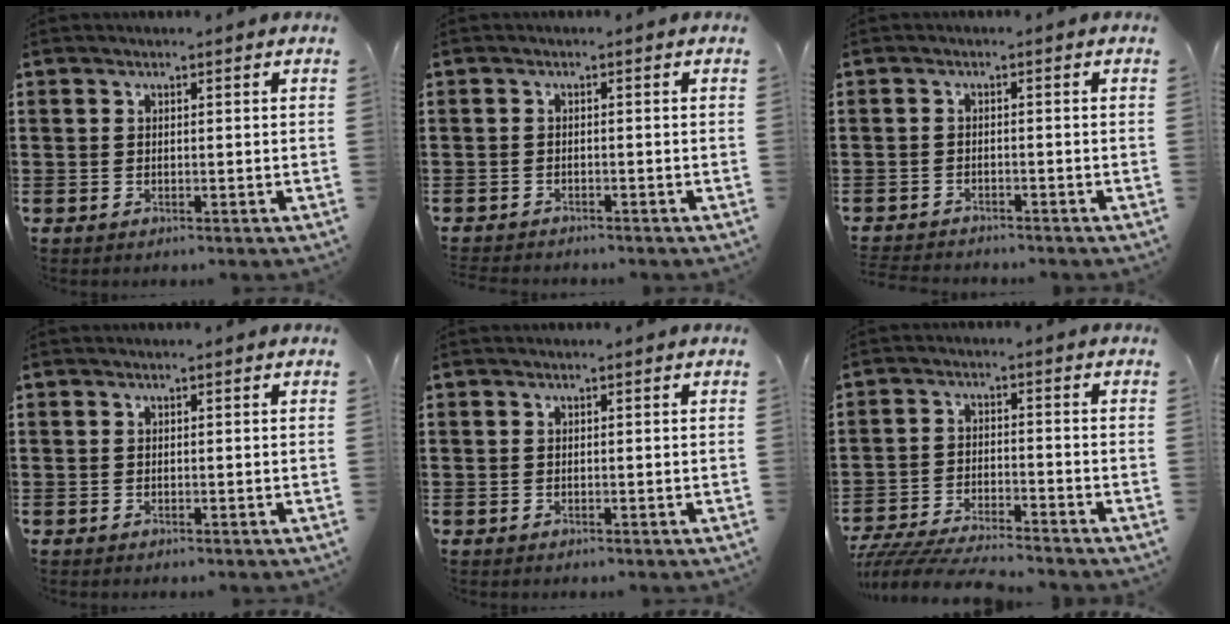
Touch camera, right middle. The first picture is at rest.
{"total": 1.2, "force": [-1.2, 0.2, -0.1], "torque": [-0.002, 0.003, -0.027]}
{"total": 2.0, "force": [-2.0, 0.2, -0.1], "torque": [-0.004, 0.002, -0.045]}
{"total": 0.0}
{"total": 0.0}
{"total": 5.3, "force": [-5.2, 0.4, 1.2], "torque": [-0.032, -0.002, -0.106]}